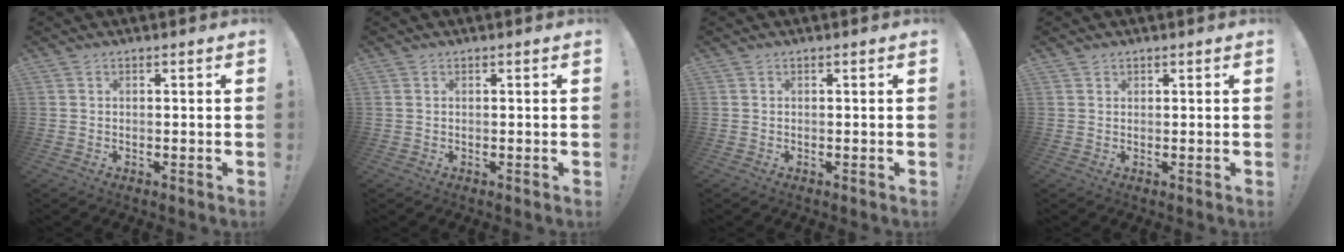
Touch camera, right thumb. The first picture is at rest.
{"total": 0.0}
{"total": 0.0}
{"total": 1.1, "force": [1.0, 0.5, 0.1], "torque": [0.008, -0.005, 0.018]}